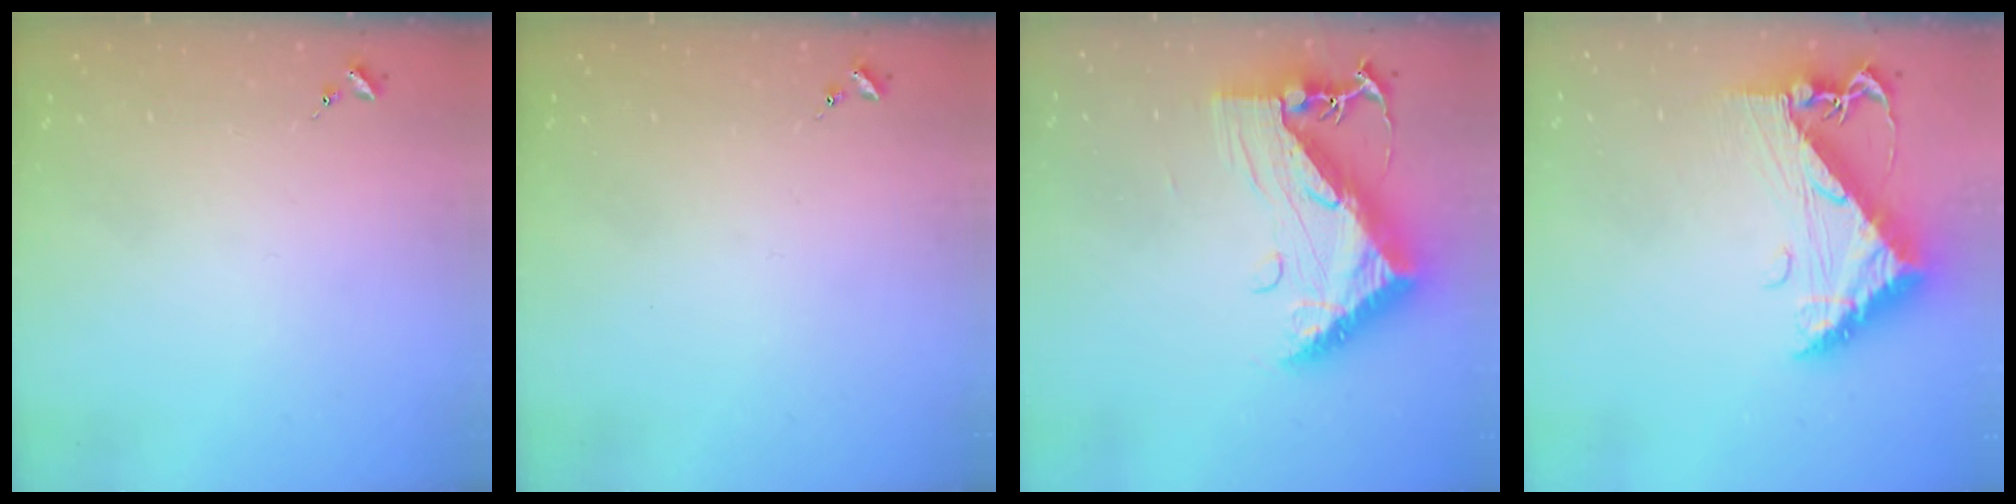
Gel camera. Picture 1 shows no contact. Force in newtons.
{"total": 0.0}
{"total": 14.1, "press": 14.0, "slide": 1.3}
{"total": 11.4, "press": 11.3, "slide": 1.4}